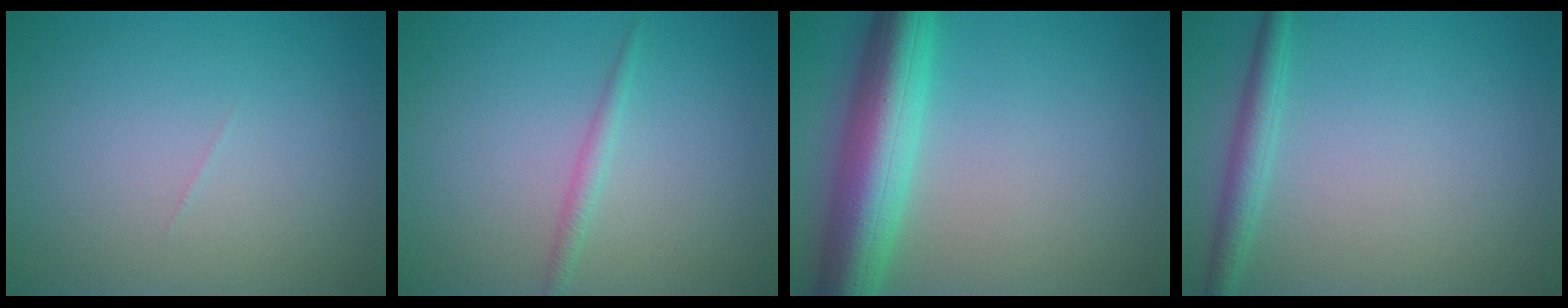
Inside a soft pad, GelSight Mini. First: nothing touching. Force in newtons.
{"total": 1.1, "press": 1.1, "slide": 0.0}
{"total": 8.2, "press": 8.1, "slide": 0.4}
{"total": 2.2, "press": 2.2, "slide": 0.1}